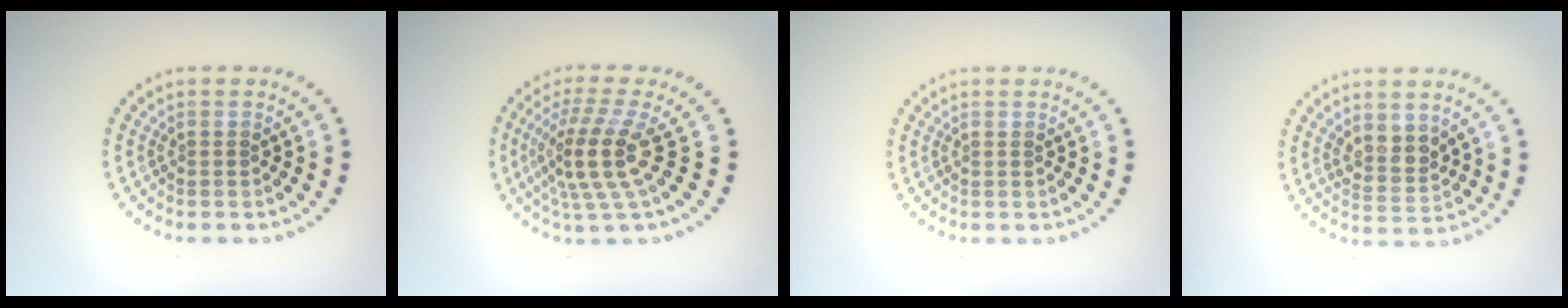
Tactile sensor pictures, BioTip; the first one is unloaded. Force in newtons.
{"total": 4.8, "press": 3.6, "slide": 3.2}
{"total": 0.0}
{"total": 2.4, "press": 2.2, "slide": 1.1}